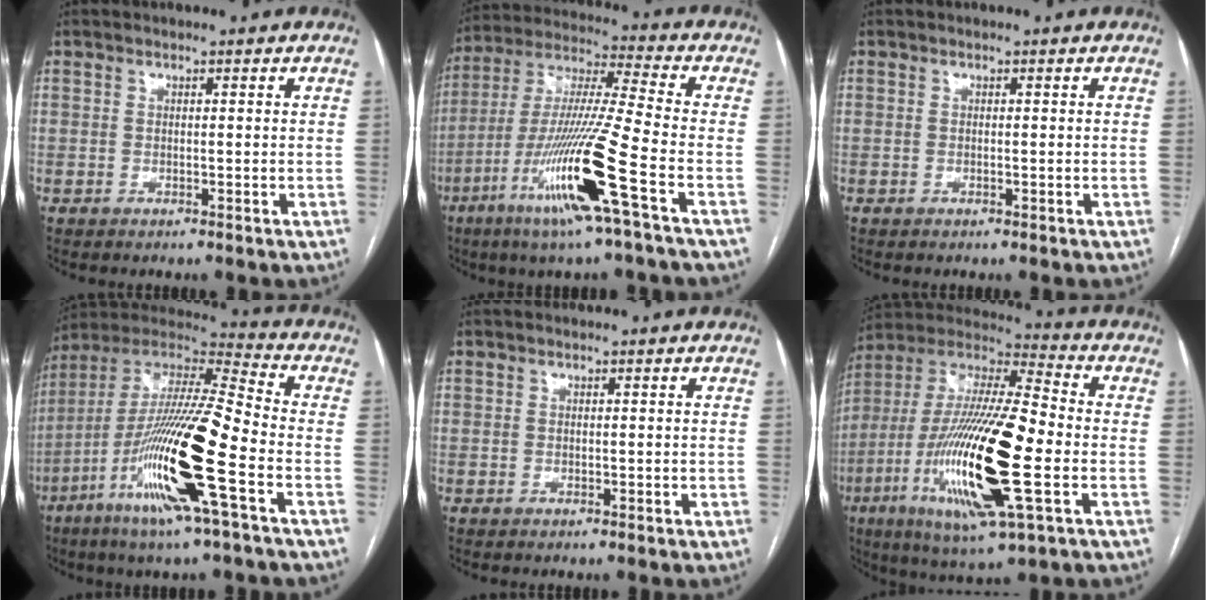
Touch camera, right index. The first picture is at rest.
{"total": 17.7, "force": [-7.3, -1.1, 16.1], "torque": [-0.332, -0.026, -0.143]}
{"total": 0.0}
{"total": 21.1, "force": [-7.7, 0.6, 19.6], "torque": [-0.403, -0.027, -0.152]}
{"total": 0.0}
{"total": 25.4, "force": [-6.1, 4.1, 24.3], "torque": [-0.500, -0.031, -0.112]}